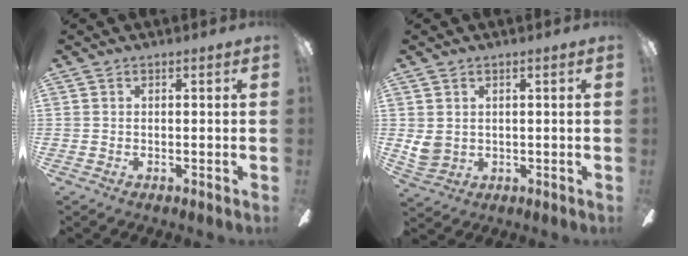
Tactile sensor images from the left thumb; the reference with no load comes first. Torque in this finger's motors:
{"motor_torque": [0.48, 0.72, 0.36, -0.25, 0.00]}